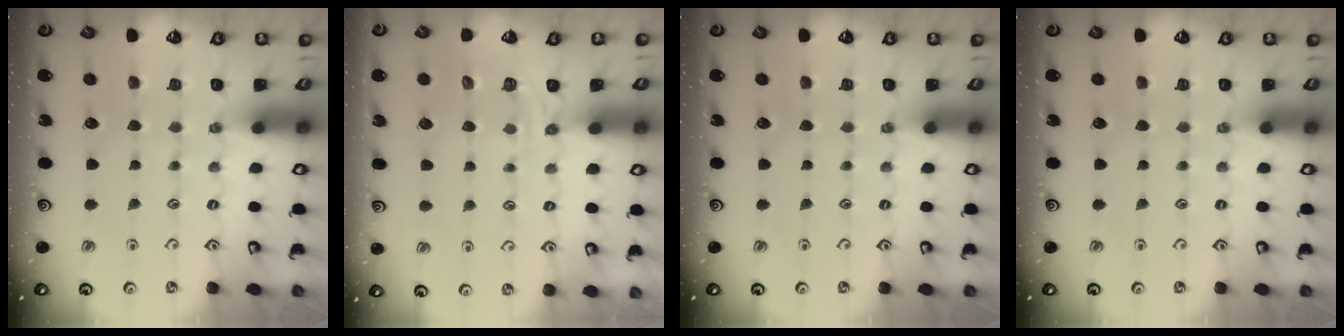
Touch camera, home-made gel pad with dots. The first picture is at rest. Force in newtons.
{"total": 3.8, "press": 3.4, "slide": 1.7}
{"total": 0.0}
{"total": 0.0}